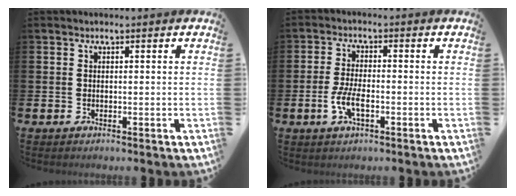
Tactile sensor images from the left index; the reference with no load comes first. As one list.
[{"total": 4.4, "force": [-1.4, 1.7, 3.8], "torque": [-0.076, 0.002, -0.029]}]